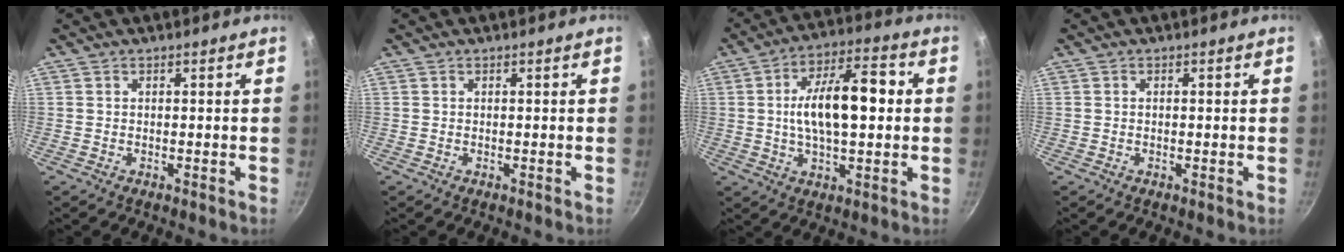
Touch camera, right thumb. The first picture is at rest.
{"total": 0.0}
{"total": 15.2, "force": [1.1, 6.9, 13.5], "torque": [-0.207, 0.024, 0.010]}
{"total": 0.0}